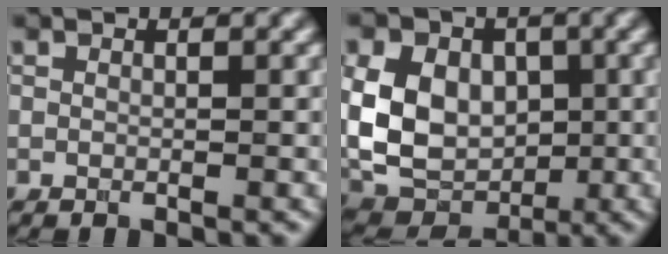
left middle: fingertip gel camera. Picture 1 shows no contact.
{"total": 8.4, "force": [0.7, 6.4, 5.4], "torque": [-0.107, -0.004, 0.004]}